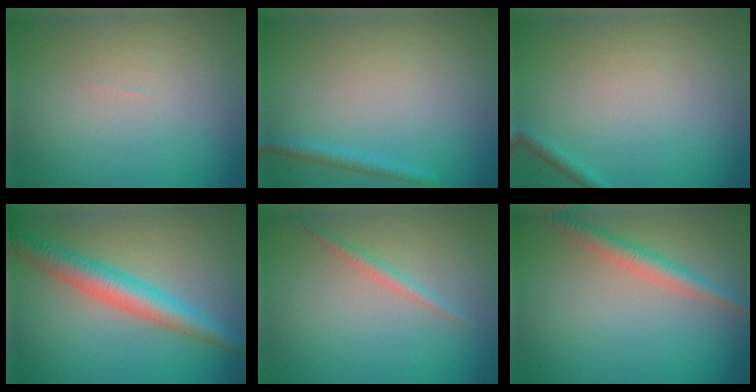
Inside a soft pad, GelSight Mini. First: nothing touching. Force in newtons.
{"total": 1.3, "press": 1.3, "slide": 0.0}
{"total": 0.9, "press": 0.9, "slide": 0.1}
{"total": 5.0, "press": 5.0, "slide": 0.1}
{"total": 1.2, "press": 1.2, "slide": 0.0}
{"total": 2.7, "press": 2.7, "slide": 0.1}